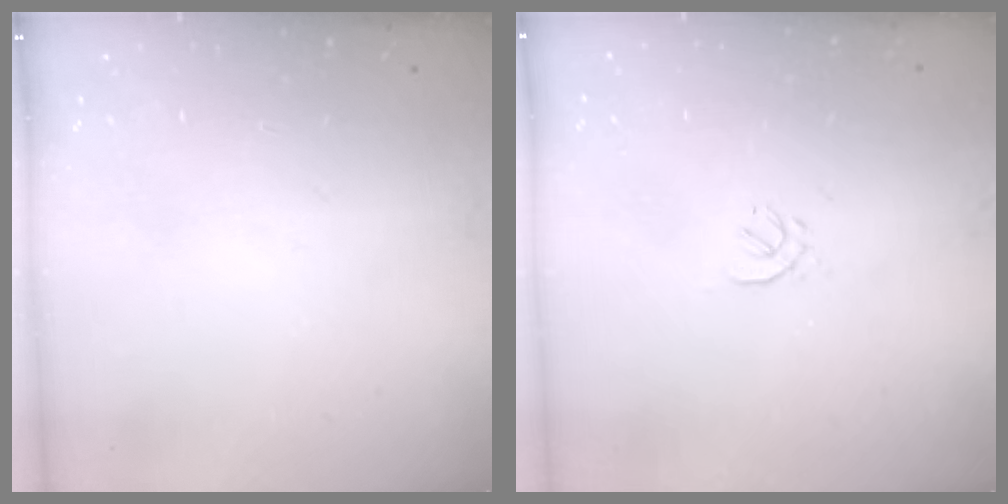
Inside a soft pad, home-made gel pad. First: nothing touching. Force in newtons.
{"total": 0.7, "press": 0.5, "slide": 0.5}